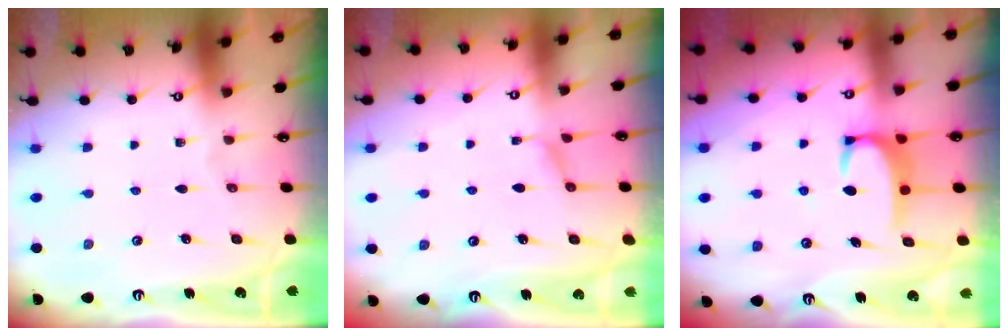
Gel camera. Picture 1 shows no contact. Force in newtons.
{"total": 1.2, "press": 0.9, "slide": 0.8}
{"total": 3.7, "press": 3.6, "slide": 0.5}